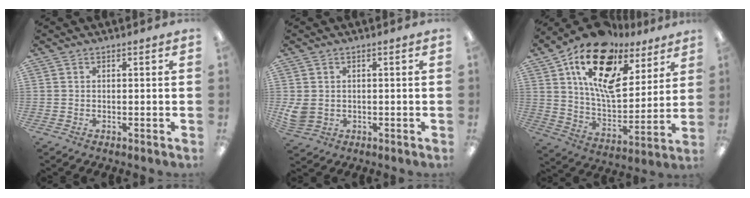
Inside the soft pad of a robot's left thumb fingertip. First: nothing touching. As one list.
[{"total": 4.0, "force": [0.2, 3.5, 2.0], "torque": [-0.053, -0.002, 0.007]}, {"total": 19.3, "force": [11.5, 9.9, 12.0], "torque": [-0.213, -0.071, 0.200]}]